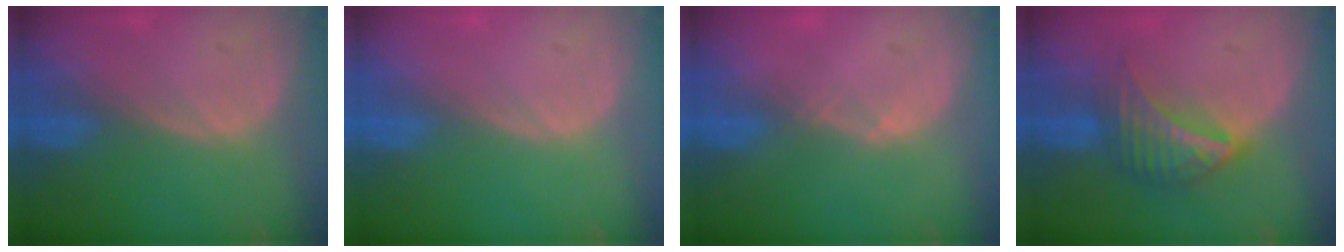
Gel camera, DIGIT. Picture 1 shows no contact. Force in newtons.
{"total": 0.0}
{"total": 0.6, "press": 0.5, "slide": 0.3}
{"total": 7.4, "press": 6.5, "slide": 3.6}